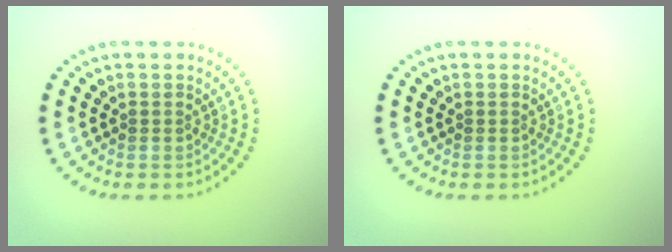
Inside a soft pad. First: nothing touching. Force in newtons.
{"total": 0.0}